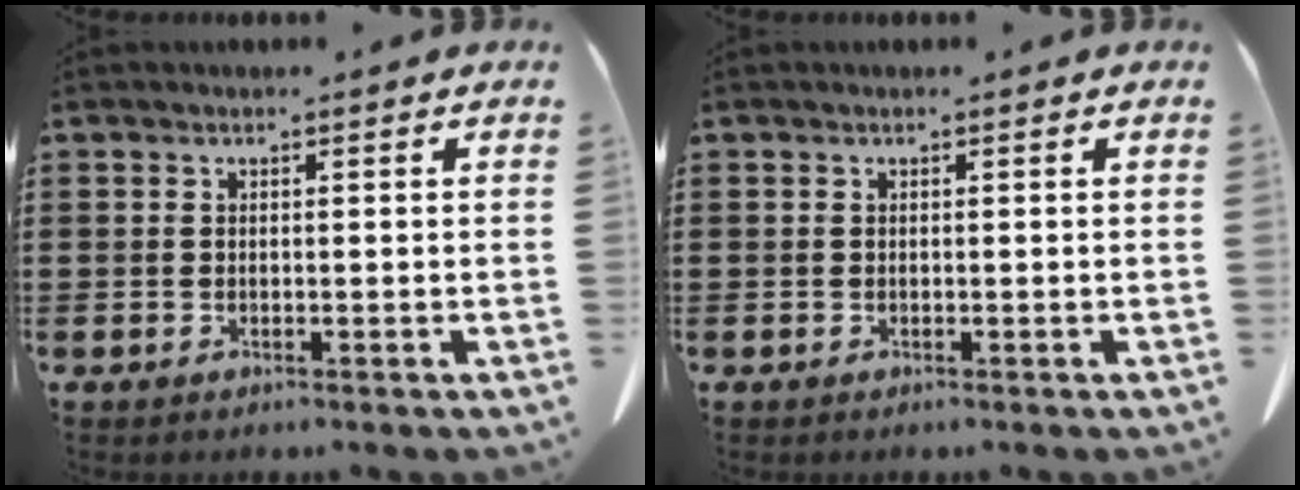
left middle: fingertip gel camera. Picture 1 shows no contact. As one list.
[{"total": 0.0}]